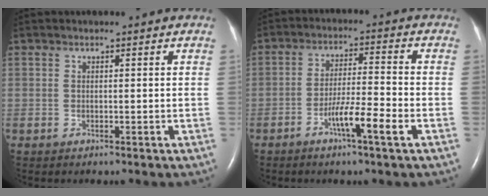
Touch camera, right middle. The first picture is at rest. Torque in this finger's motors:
{"motor_torque": [0.58, -0.57, 0.09, 0.10]}